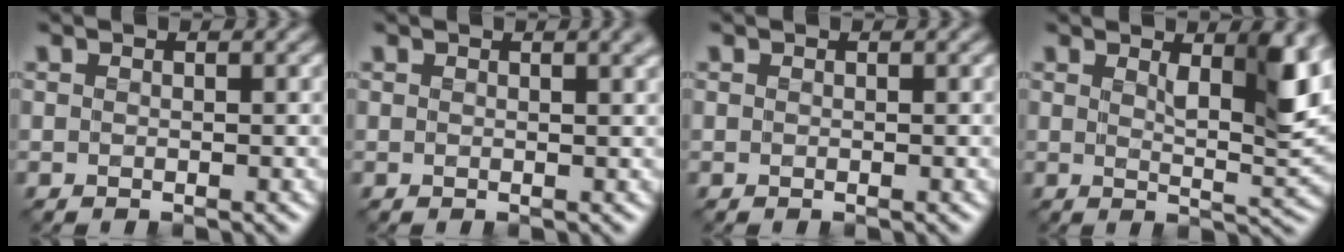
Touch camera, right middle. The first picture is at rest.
{"total": 1.9, "force": [1.1, 0.8, 1.4], "torque": [-0.003, 0.003, 0.012]}
{"total": 0.0}
{"total": 5.7, "force": [2.0, 1.7, 5.1], "torque": [-0.071, -0.007, 0.033]}